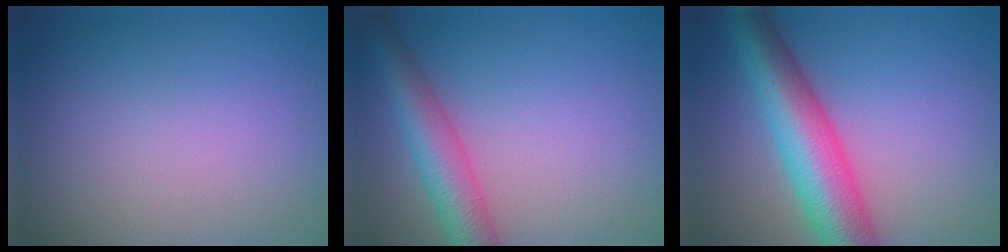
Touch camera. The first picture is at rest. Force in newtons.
{"total": 5.2, "press": 5.2, "slide": 0.3}
{"total": 9.0, "press": 9.0, "slide": 0.3}